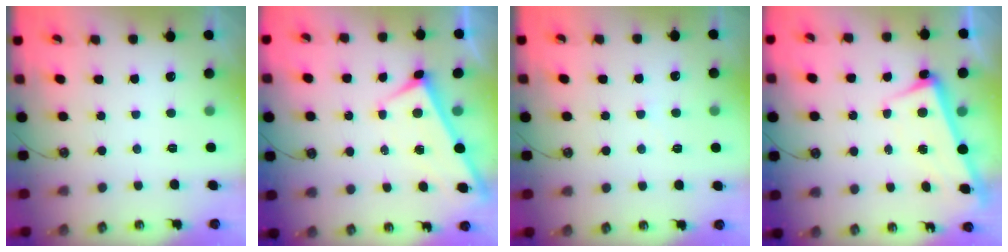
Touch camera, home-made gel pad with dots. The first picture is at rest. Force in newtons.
{"total": 1.7, "press": 1.7, "slide": 0.1}
{"total": 1.4, "press": 1.3, "slide": 0.4}
{"total": 2.3, "press": 2.1, "slide": 0.9}